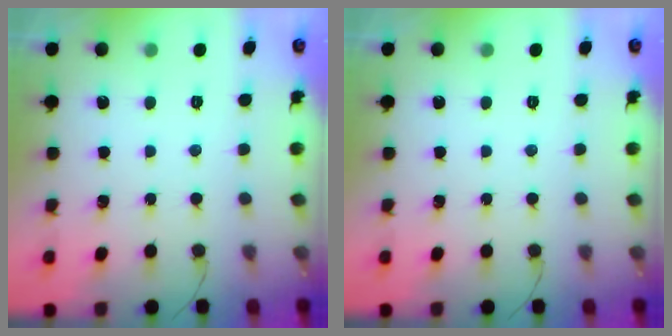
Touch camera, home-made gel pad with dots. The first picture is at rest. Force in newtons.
{"total": 0.0}